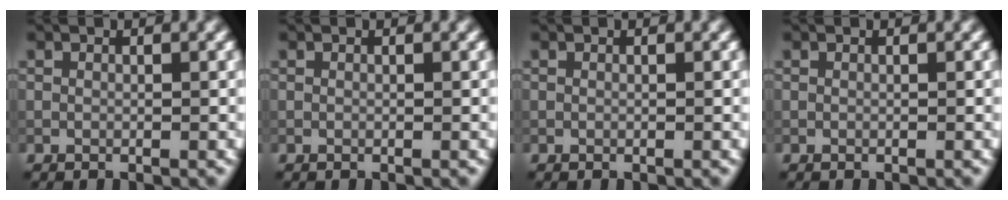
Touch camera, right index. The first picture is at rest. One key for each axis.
{"total": 0.0}
{"total": 0.0}
{"total": 0.0}